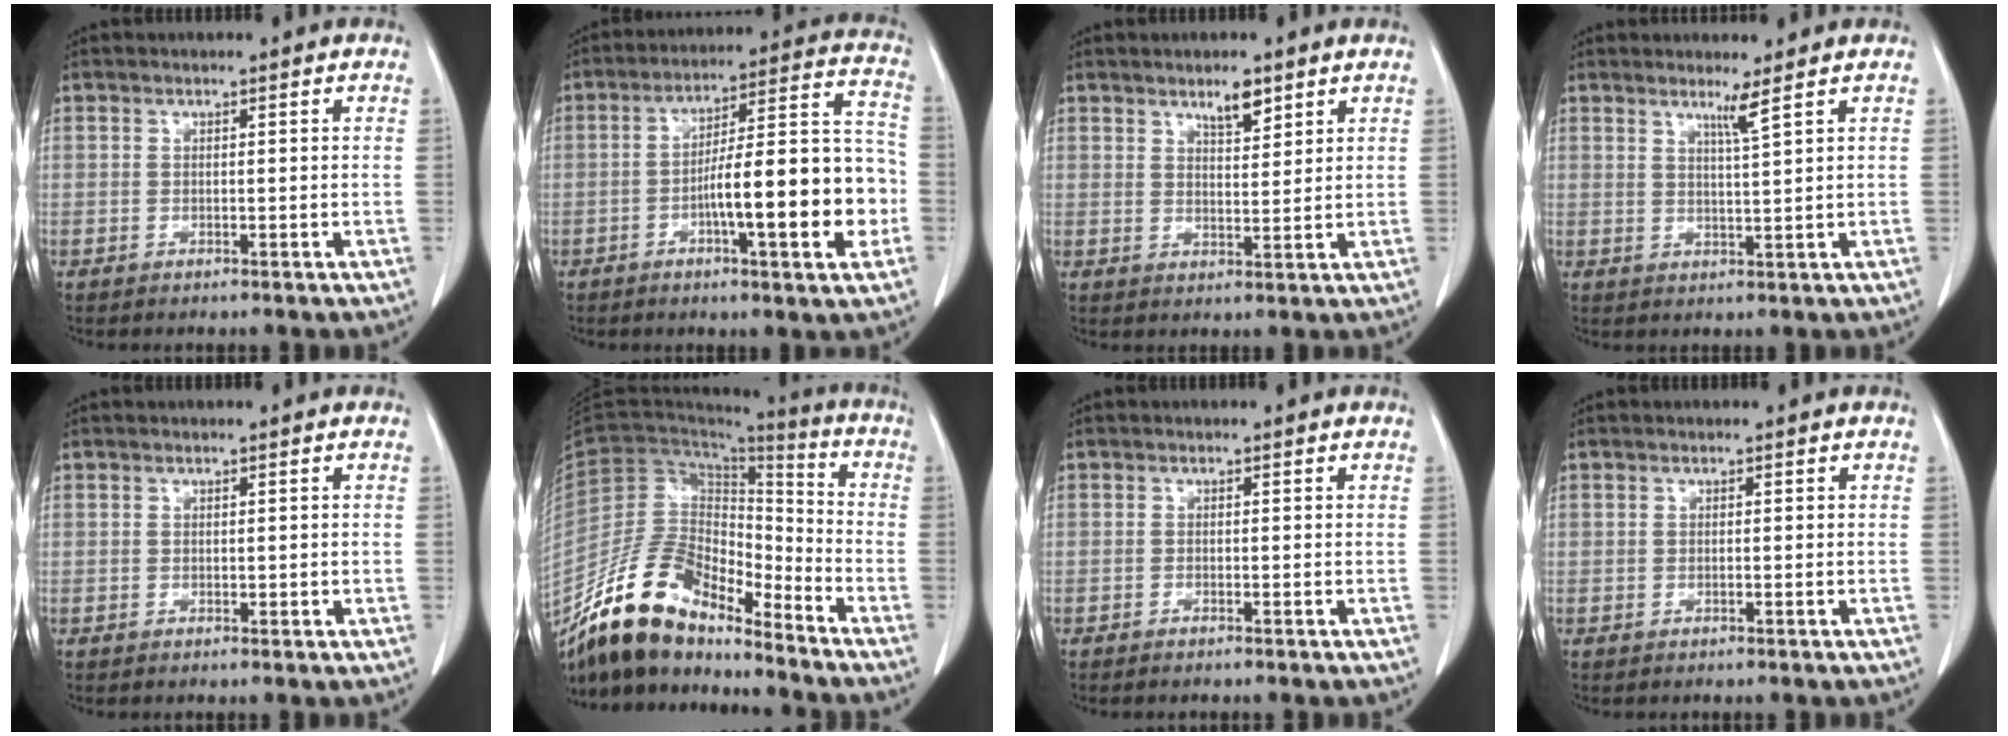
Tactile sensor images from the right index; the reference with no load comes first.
{"total": 16.6, "force": [-4.5, 2.6, 15.7], "torque": [-0.234, 0.024, -0.063]}
{"total": 3.7, "force": [2.7, 1.1, 2.3], "torque": [-0.040, -0.002, 0.046]}
{"total": 2.5, "force": [1.7, -1.0, 1.6], "torque": [-0.032, -0.015, 0.035]}
{"total": 0.6, "force": [0.0, 0.5, 0.4], "torque": [-0.003, 0.002, 0.002]}
{"total": 16.1, "force": [-13.3, 5.8, 7.0], "torque": [-0.125, 0.038, -0.246]}
{"total": 0.7, "force": [-0.6, 0.0, 0.3], "torque": [-0.009, -0.001, -0.010]}
{"total": 0.0}